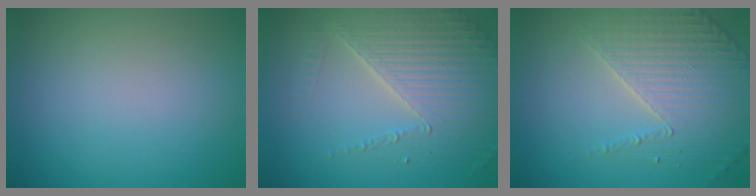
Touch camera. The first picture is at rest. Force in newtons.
{"total": 5.1, "press": 4.2, "slide": 2.9}
{"total": 3.8, "press": 3.6, "slide": 1.1}